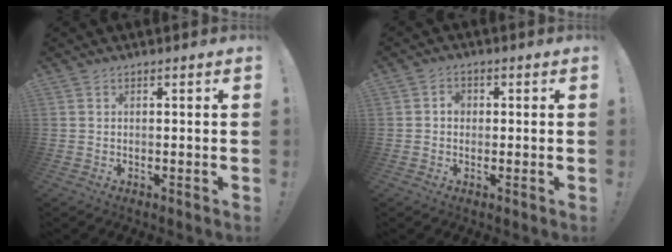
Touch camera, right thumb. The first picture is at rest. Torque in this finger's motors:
{"motor_torque": [-0.12, 0.22, 0.19, -0.09, -0.02]}